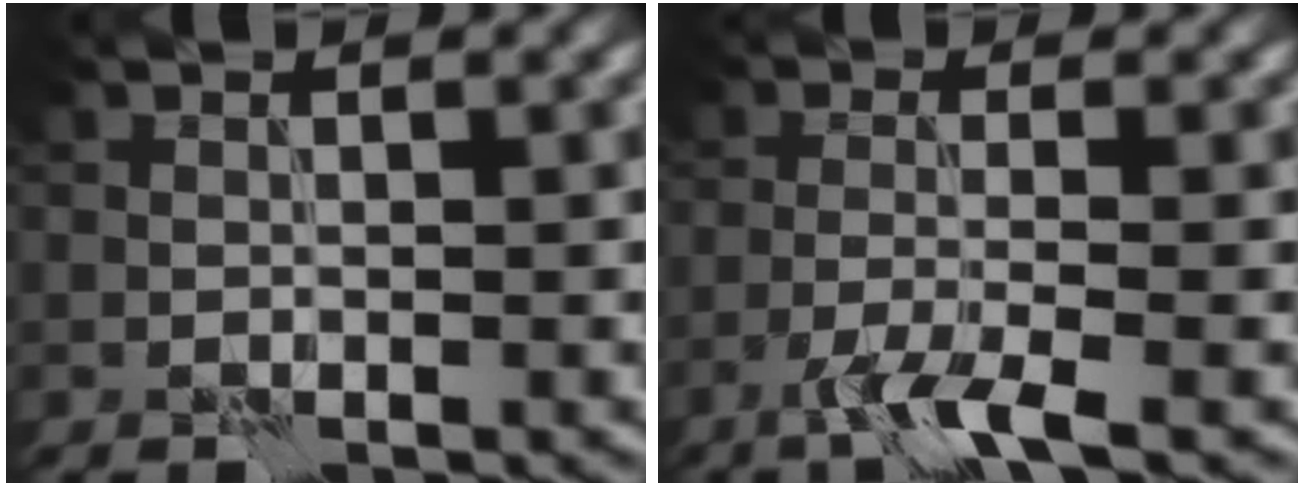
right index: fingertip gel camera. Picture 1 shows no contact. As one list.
[{"total": 3.7, "force": [-2.2, 0.5, 2.9], "torque": [-0.054, 0.002, -0.059]}]